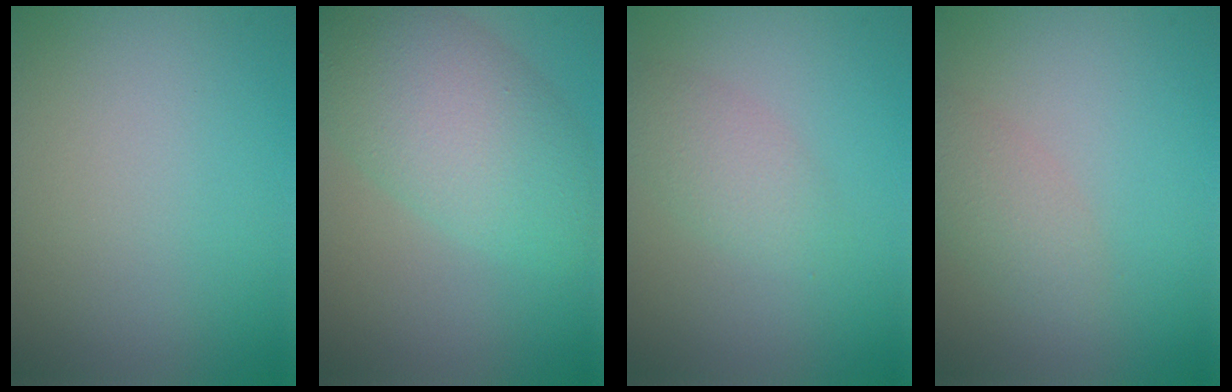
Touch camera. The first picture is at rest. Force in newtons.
{"total": 7.0, "press": 7.0, "slide": 0.2}
{"total": 2.2, "press": 2.2, "slide": 0.0}
{"total": 2.1, "press": 2.1, "slide": 0.1}